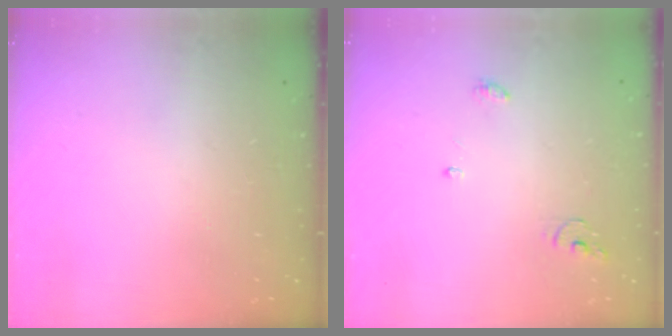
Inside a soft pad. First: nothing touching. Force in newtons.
{"total": 3.9, "press": 3.9, "slide": 0.2}